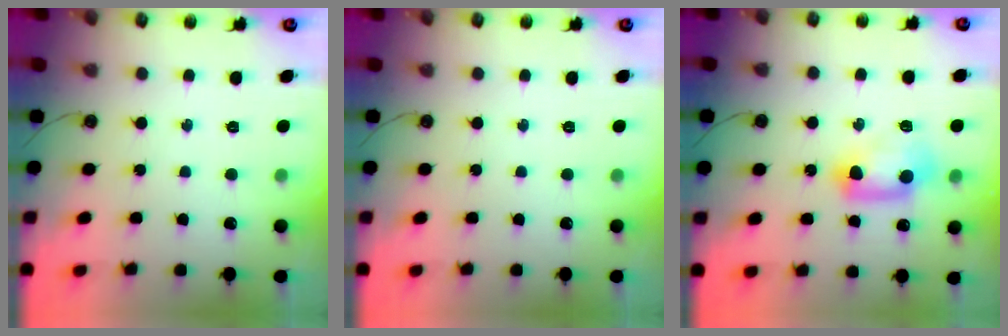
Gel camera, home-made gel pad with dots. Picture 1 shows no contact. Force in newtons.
{"total": 0.0}
{"total": 12.7, "press": 11.0, "slide": 6.4}